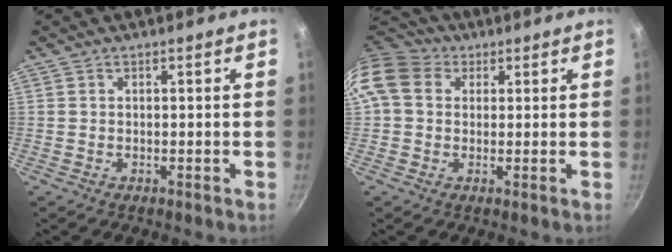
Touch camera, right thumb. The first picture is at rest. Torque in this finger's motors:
{"motor_torque": [2.33, 2.67, 1.69, 0.92, 0.32]}